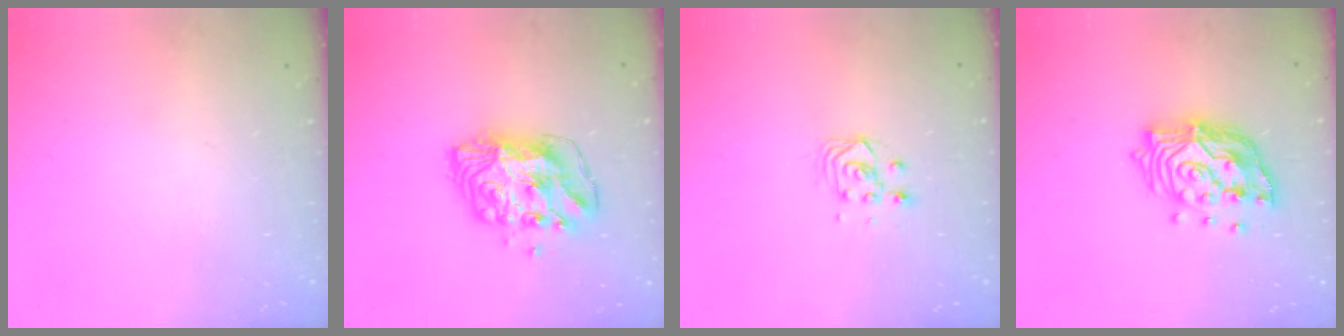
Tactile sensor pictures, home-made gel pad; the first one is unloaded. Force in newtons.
{"total": 11.2, "press": 11.2, "slide": 1.1}
{"total": 4.3, "press": 4.3, "slide": 0.6}
{"total": 16.1, "press": 16.0, "slide": 1.8}